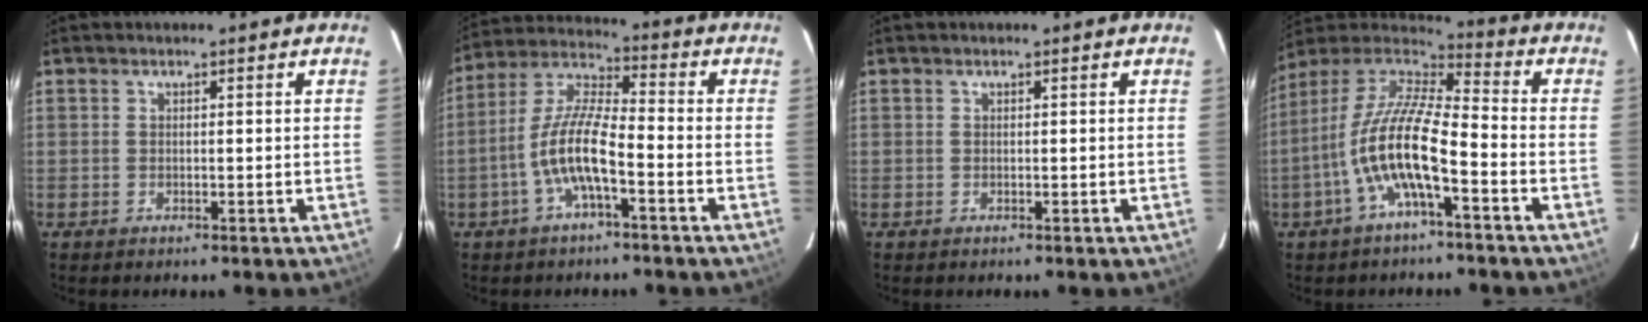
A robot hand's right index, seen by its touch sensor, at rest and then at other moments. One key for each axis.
{"total": 10.2, "fx": -3.9, "fy": 2.2, "fz": 9.2, "tx": -0.198, "ty": 0.007, "tz": -0.077}
{"total": 0.0}
{"total": 14.5, "fx": -5.1, "fy": 3.3, "fz": 13.2, "tx": -0.257, "ty": 0.000, "tz": -0.105}